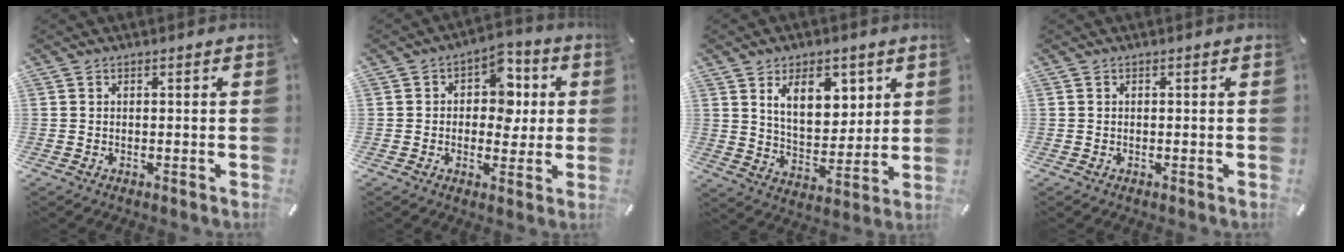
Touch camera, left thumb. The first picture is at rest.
{"total": 8.7, "force": [0.8, 6.8, 5.4], "torque": [-0.065, 0.005, 0.009]}
{"total": 11.9, "force": [6.3, 7.0, 7.3], "torque": [-0.111, -0.019, 0.109]}
{"total": 0.0}